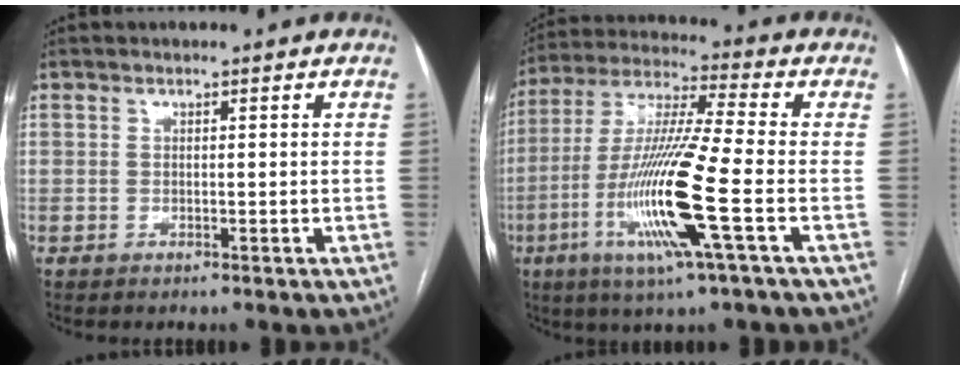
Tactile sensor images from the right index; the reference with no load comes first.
{"total": 16.3, "force": [-5.0, -0.4, 15.5], "torque": [-0.317, -0.015, -0.099]}